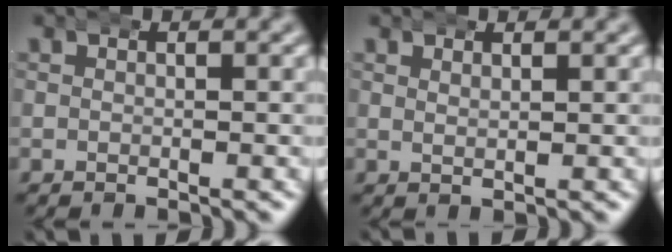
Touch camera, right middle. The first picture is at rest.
{"total": 1.1, "force": [0.9, 0.0, 0.6], "torque": [-0.005, -0.003, 0.020]}